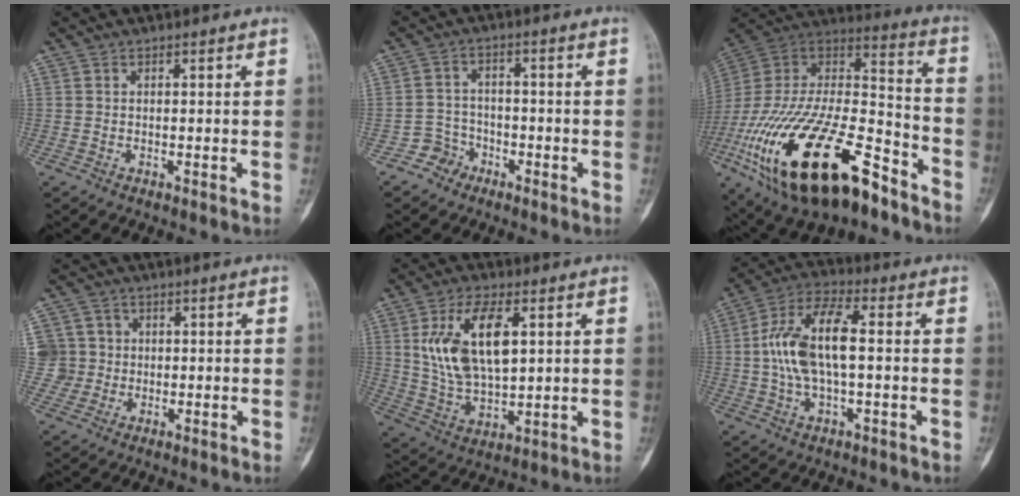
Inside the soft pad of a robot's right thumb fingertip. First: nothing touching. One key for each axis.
{"total": 4.3, "fx": -2.8, "fy": 3.3, "fz": -0.2, "tx": 0.033, "ty": 0.027, "tz": -0.055}
{"total": 36.7, "fx": -19.0, "fy": 16.2, "fz": 27.0, "tx": -0.548, "ty": 0.023, "tz": -0.322}
{"total": 5.4, "fx": 0.4, "fy": 5.4, "fz": 0.1, "tx": 0.031, "ty": 0.011, "tz": 0.004}
{"total": 15.1, "fx": 4.0, "fy": 7.4, "fz": 12.5, "tx": -0.232, "ty": -0.012, "tz": 0.085}
{"total": 13.4, "fx": 0.3, "fy": 5.6, "fz": 12.2, "tx": -0.249, "ty": 0.031, "tz": 0.002}